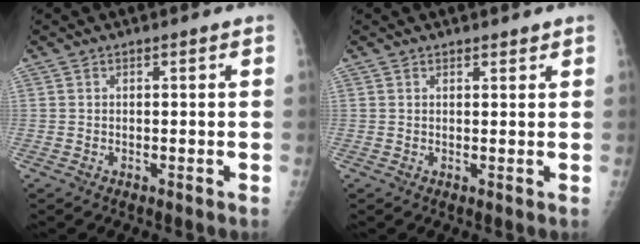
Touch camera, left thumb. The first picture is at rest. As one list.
[{"total": 1.2, "force": [1.1, 0.4, 0.3], "torque": [0.002, -0.007, 0.015]}]